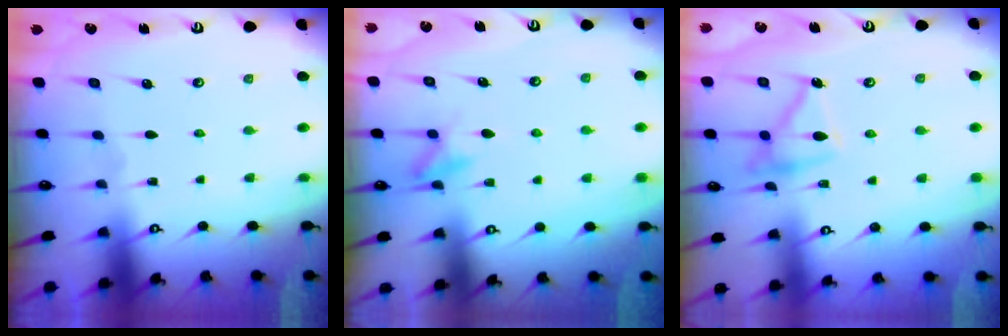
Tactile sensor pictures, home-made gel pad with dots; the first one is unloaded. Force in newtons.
{"total": 8.6, "press": 8.5, "slide": 1.1}
{"total": 14.4, "press": 14.4, "slide": 1.0}